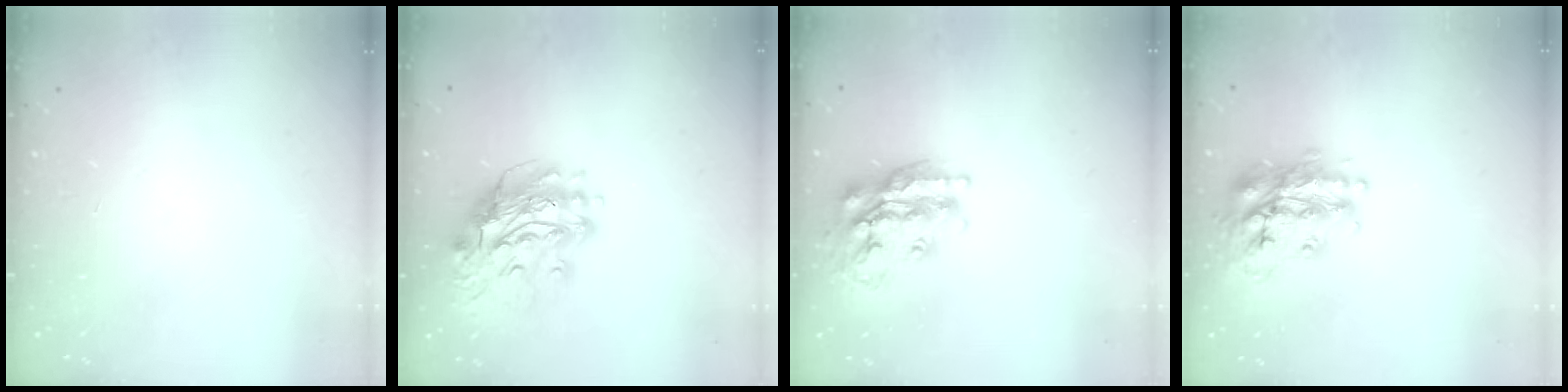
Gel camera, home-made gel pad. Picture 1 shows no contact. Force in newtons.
{"total": 16.2, "press": 16.1, "slide": 2.1}
{"total": 19.6, "press": 19.5, "slide": 1.7}
{"total": 20.1, "press": 20.1, "slide": 1.4}